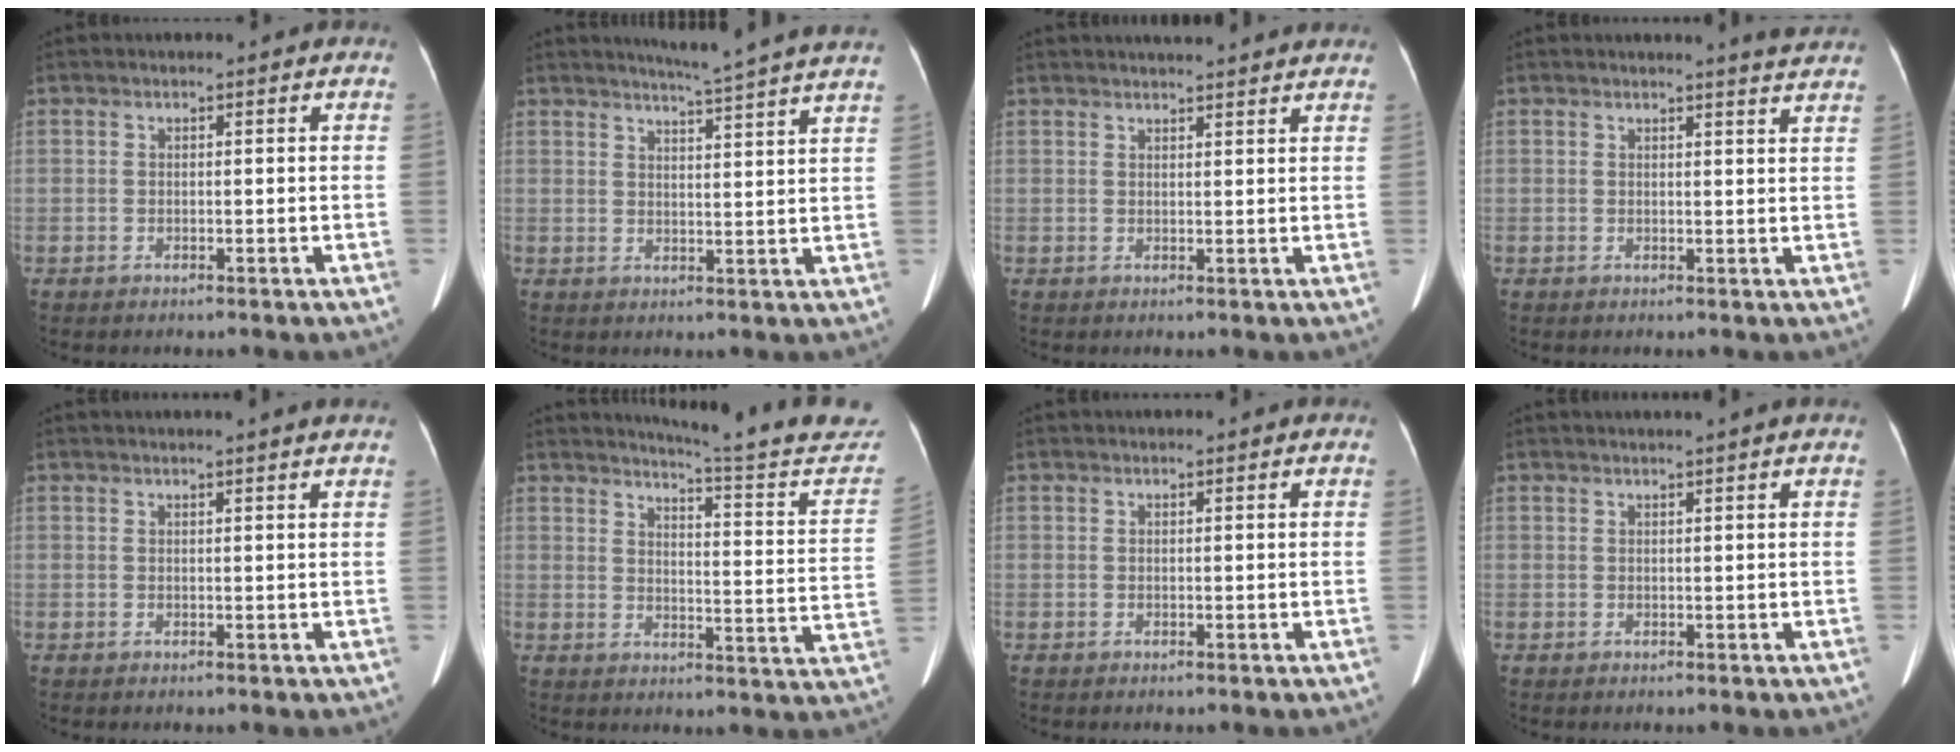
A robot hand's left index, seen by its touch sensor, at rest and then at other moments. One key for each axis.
{"total": 12.0, "fx": 10.9, "fy": -1.7, "fz": 4.7, "tx": -0.074, "ty": -0.024, "tz": 0.126}
{"total": 8.3, "fx": 7.7, "fy": 0.6, "fz": 3.0, "tx": -0.040, "ty": 0.026, "tz": 0.086}
{"total": 4.8, "fx": 4.6, "fy": -0.5, "fz": 1.4, "tx": -0.021, "ty": -0.007, "tz": 0.033}
{"total": 6.4, "fx": 5.9, "fy": -0.5, "fz": 2.5, "tx": -0.030, "ty": 0.018, "tz": 0.056}
{"total": 21.7, "fx": 20.8, "fy": -0.2, "fz": 6.3, "tx": -0.085, "ty": -0.120, "tz": 0.236}
{"total": 2.8, "fx": 2.6, "fy": 0.1, "fz": 0.8, "tx": -0.011, "ty": 0.022, "tz": 0.033}
{"total": 4.6, "fx": 4.1, "fy": -0.7, "fz": 2.0, "tx": -0.024, "ty": 0.023, "tz": 0.049}